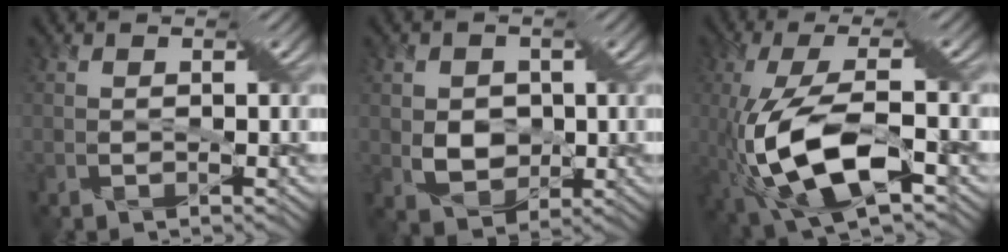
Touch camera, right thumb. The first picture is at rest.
{"total": 4.7, "force": [0.3, 3.8, 2.8], "torque": [-0.079, -0.009, -0.002]}
{"total": 12.8, "force": [-3.5, 3.8, 11.7], "torque": [-0.263, -0.003, -0.065]}